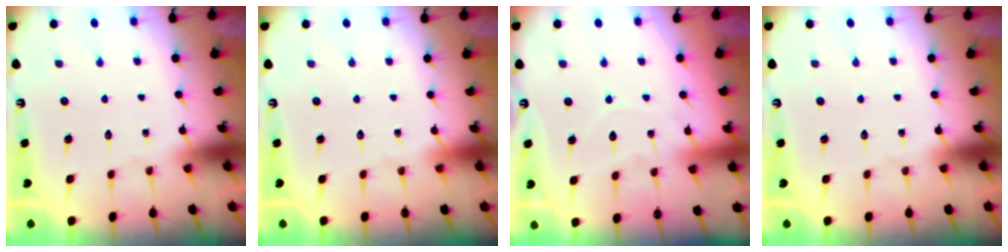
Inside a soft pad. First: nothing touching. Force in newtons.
{"total": 0.0}
{"total": 6.8, "press": 6.8, "slide": 0.7}
{"total": 0.0}